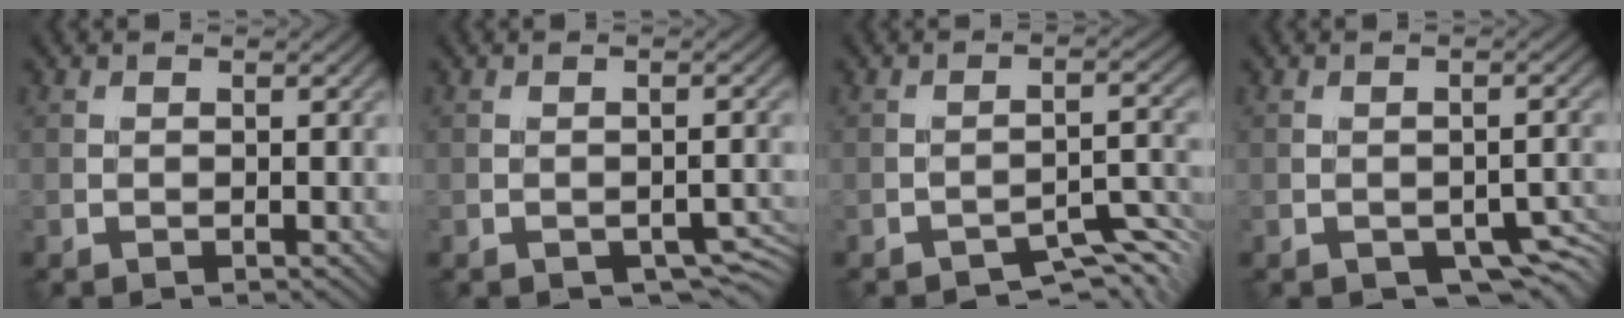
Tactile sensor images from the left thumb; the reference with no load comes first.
{"total": 2.7, "force": [-1.5, 1.4, 1.7], "torque": [-0.022, -0.005, -0.012]}
{"total": 4.7, "force": [-4.1, 0.8, 2.3], "torque": [-0.029, 0.005, -0.058]}
{"total": 4.3, "force": [-2.5, 2.2, 2.7], "torque": [-0.030, -0.006, -0.027]}